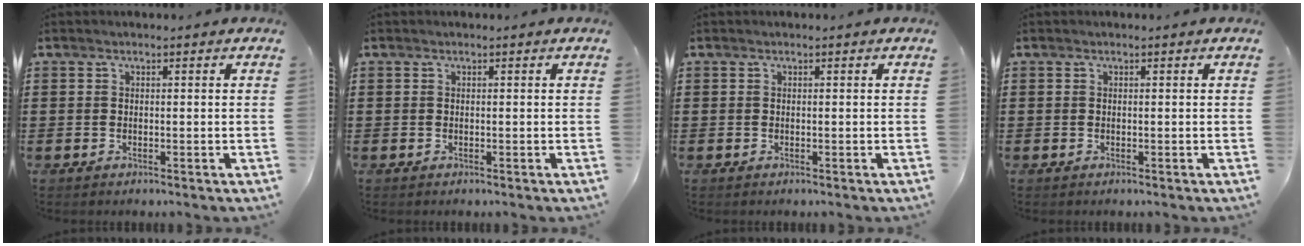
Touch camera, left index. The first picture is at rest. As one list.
[{"total": 0.0}, {"total": 0.0}, {"total": 0.0}]